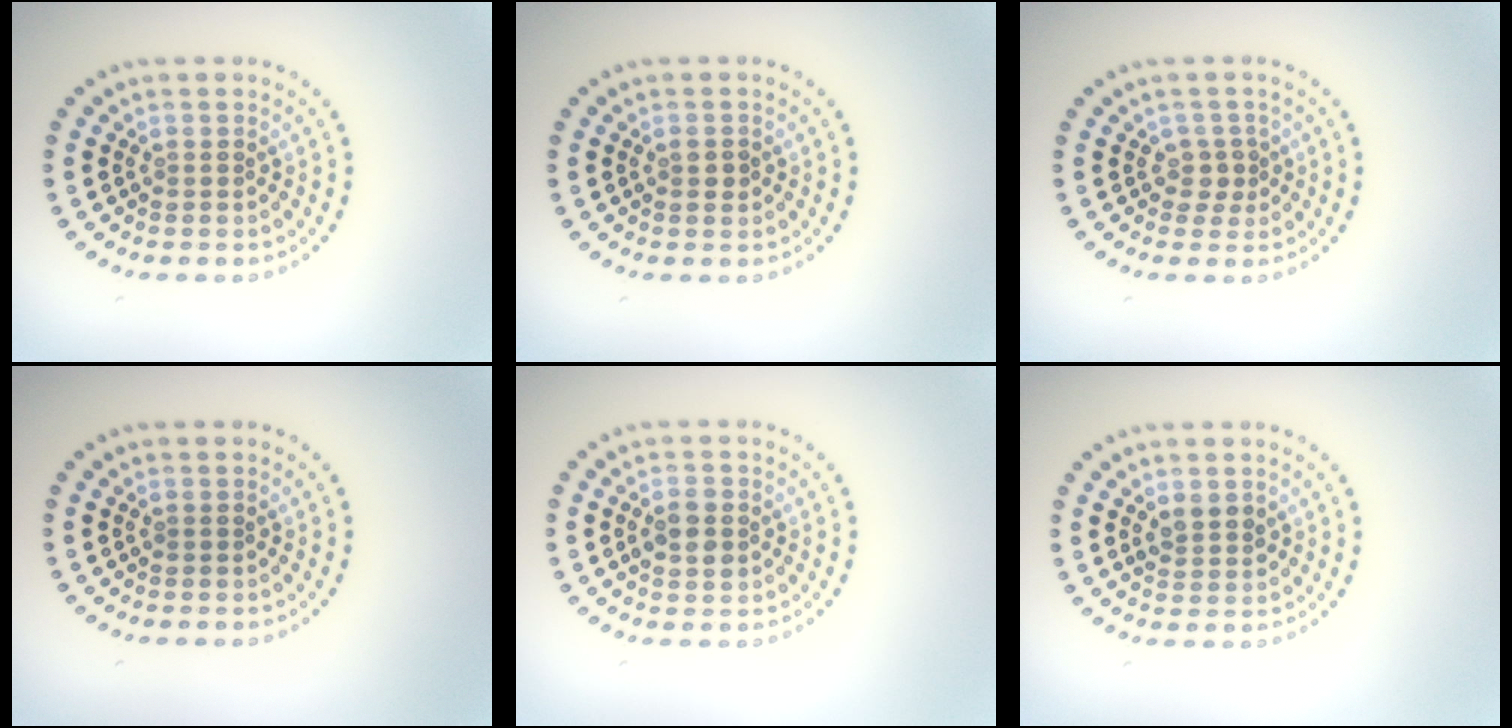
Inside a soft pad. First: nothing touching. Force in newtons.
{"total": 1.1, "press": 1.1, "slide": 0.1}
{"total": 1.6, "press": 1.2, "slide": 1.0}
{"total": 0.0}
{"total": 2.7, "press": 2.7, "slide": 0.1}
{"total": 1.8, "press": 1.8, "slide": 0.5}